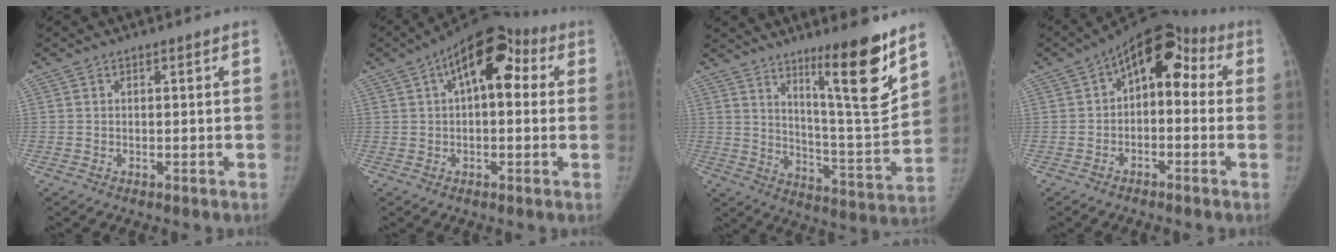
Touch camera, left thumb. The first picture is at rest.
{"total": 13.8, "force": [4.1, 7.0, 11.1], "torque": [-0.141, 0.034, 0.052]}
{"total": 16.6, "force": [10.6, 1.7, 12.6], "torque": [-0.167, -0.086, 0.176]}
{"total": 11.3, "force": [1.2, 6.9, 8.9], "torque": [-0.090, 0.049, 0.000]}